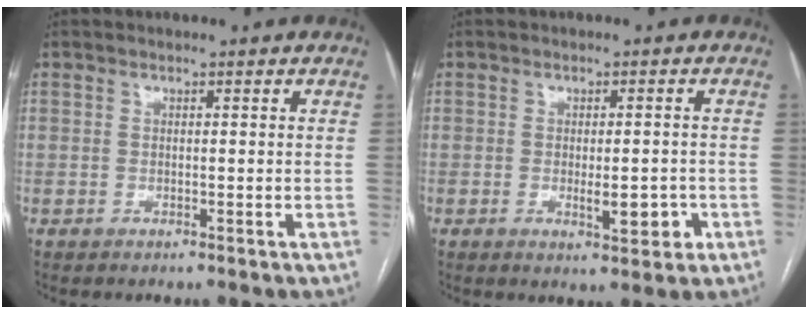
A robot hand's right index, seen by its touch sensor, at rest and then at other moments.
{"total": 4.5, "force": [-1.4, 1.3, 4.1], "torque": [-0.061, -0.004, -0.012]}